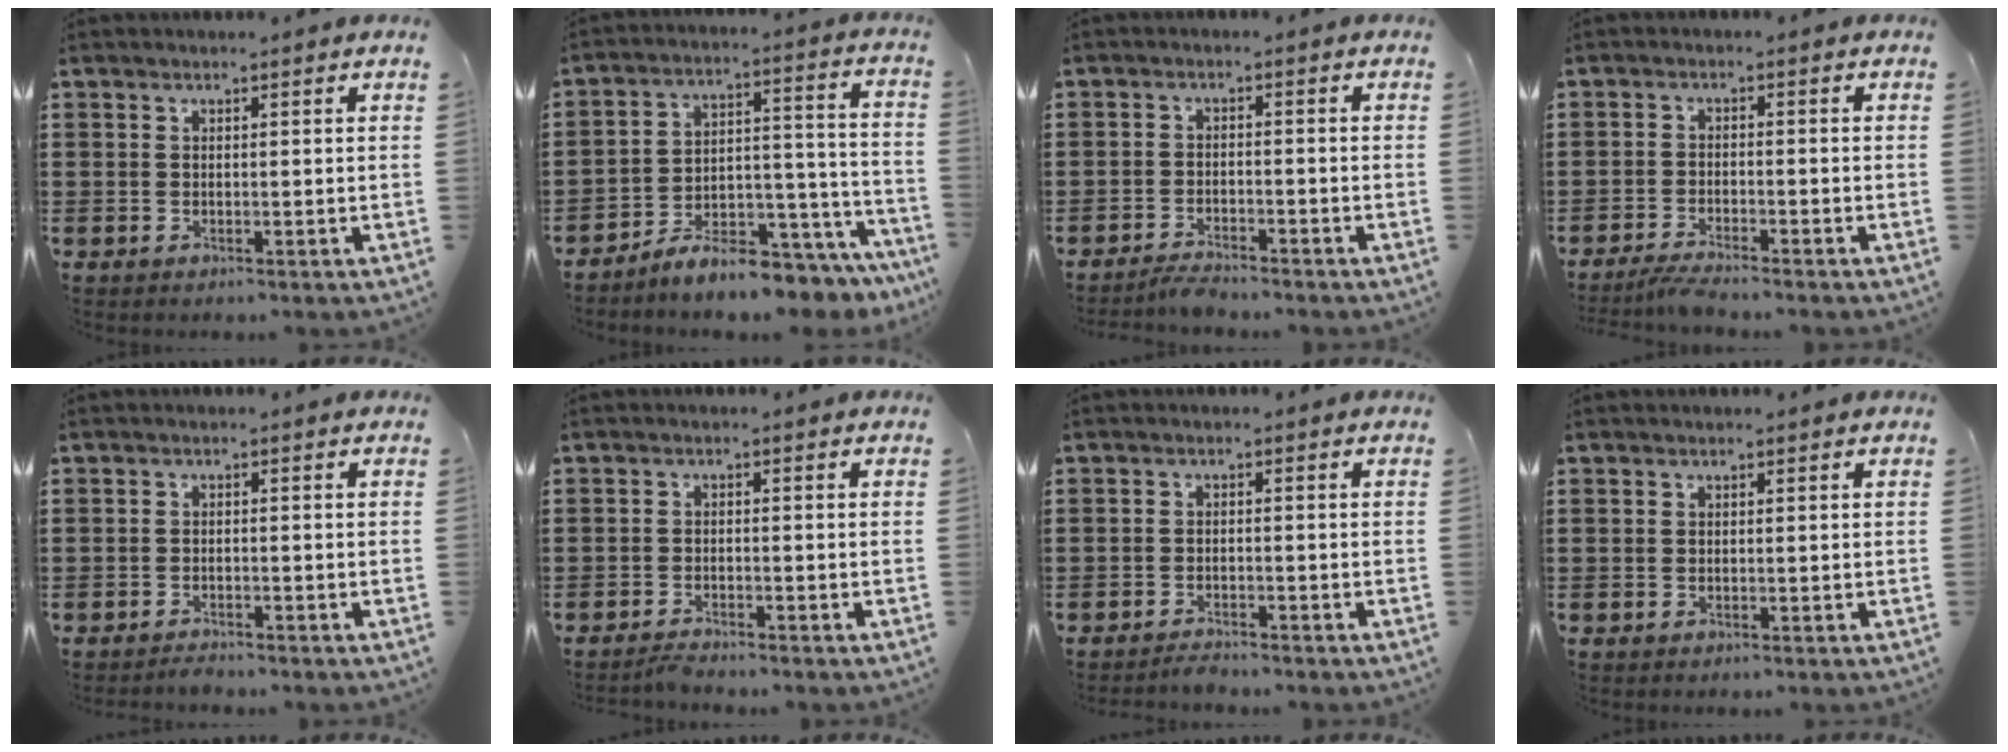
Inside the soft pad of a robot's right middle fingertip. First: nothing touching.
{"total": 7.0, "force": [-6.7, 0.6, 1.8], "torque": [-0.019, 0.013, -0.125]}
{"total": 2.4, "force": [-2.4, 0.1, 0.5], "torque": [-0.012, 0.001, -0.048]}
{"total": 2.7, "force": [-2.5, -0.2, 0.8], "torque": [-0.023, -0.003, -0.053]}
{"total": 1.3, "force": [-1.3, 0.1, 0.1], "torque": [-0.006, 0.002, -0.027]}
{"total": 1.7, "force": [-1.6, 0.0, 0.3], "torque": [-0.010, 0.001, -0.032]}
{"total": 1.6, "force": [-1.6, 0.1, 0.2], "torque": [-0.009, 0.001, -0.031]}
{"total": 0.0}